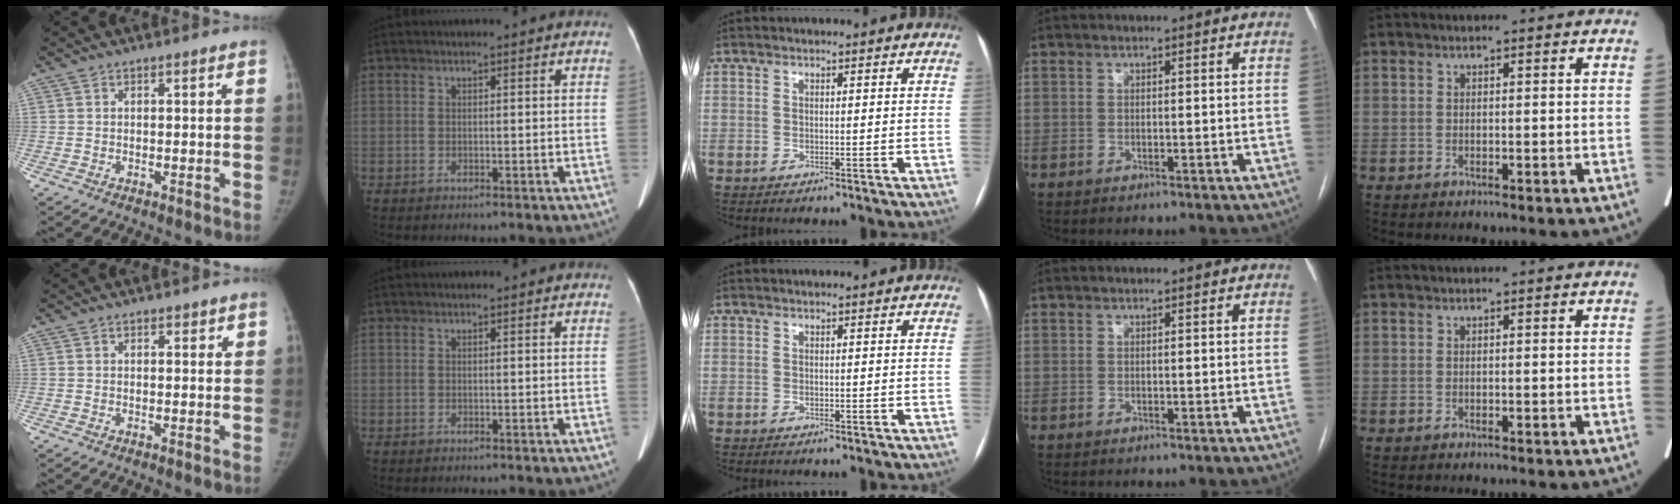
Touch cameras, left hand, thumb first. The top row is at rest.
{"thumb": {"total": 1.3, "force": [0.9, 0.7, 0.6], "torque": [0.003, -0.004, 0.009]}}